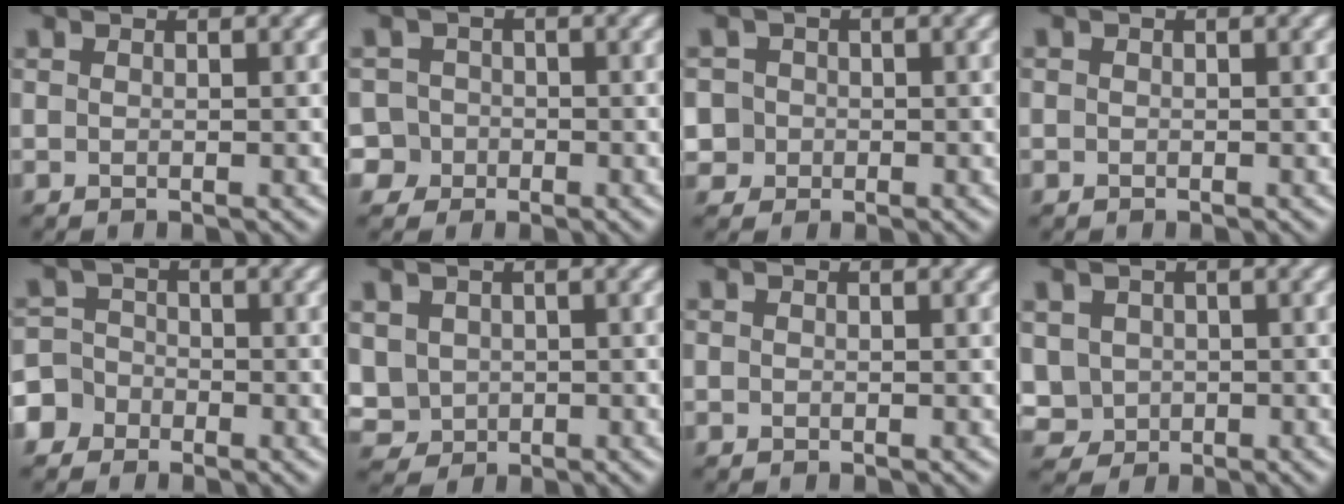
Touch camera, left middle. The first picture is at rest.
{"total": 4.3, "force": [-1.3, 4.0, 1.0], "torque": [-0.002, 0.023, -0.056]}
{"total": 4.3, "force": [0.4, 4.0, 1.3], "torque": [-0.020, 0.034, -0.016]}
{"total": 0.7, "force": [-0.2, 0.6, 0.1], "torque": [0.003, -0.001, -0.009]}
{"total": 5.5, "force": [-3.3, 4.4, 0.8], "torque": [-0.001, 0.004, -0.085]}
{"total": 3.8, "force": [0.2, 3.5, 1.5], "torque": [-0.045, 0.015, 0.004]}
{"total": 0.6, "force": [-0.2, 0.6, 0.1], "torque": [0.002, -0.001, -0.012]}
{"total": 3.4, "force": [0.0, 3.2, 1.3], "torque": [-0.033, 0.014, -0.004]}